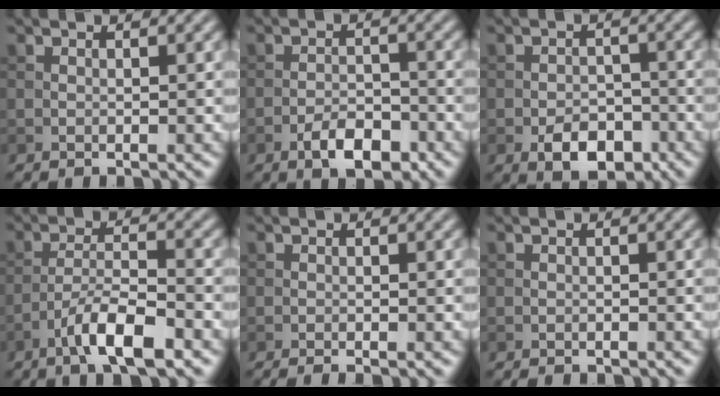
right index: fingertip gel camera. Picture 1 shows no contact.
{"total": 3.8, "force": [-2.3, 1.7, 2.6], "torque": [-0.038, 0.005, -0.041]}
{"total": 4.4, "force": [-2.3, 2.6, 2.7], "torque": [-0.040, -0.004, -0.041]}
{"total": 5.8, "force": [-3.7, 1.3, 4.3], "torque": [-0.076, 0.006, -0.070]}
{"total": 1.3, "force": [-0.7, 0.3, 1.1], "torque": [-0.010, -0.002, -0.014]}
{"total": 0.6, "force": [-0.6, 0.1, 0.1], "torque": [0.001, -0.002, -0.009]}